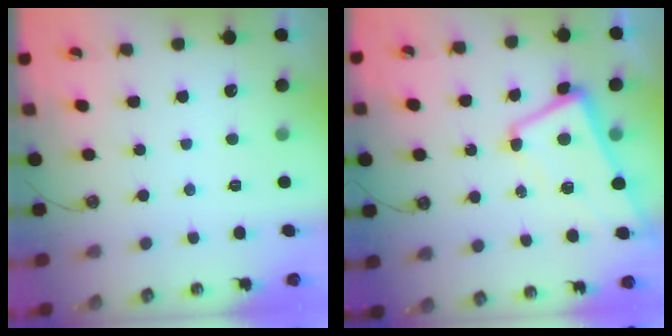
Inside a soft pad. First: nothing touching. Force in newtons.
{"total": 1.5, "press": 1.2, "slide": 0.8}